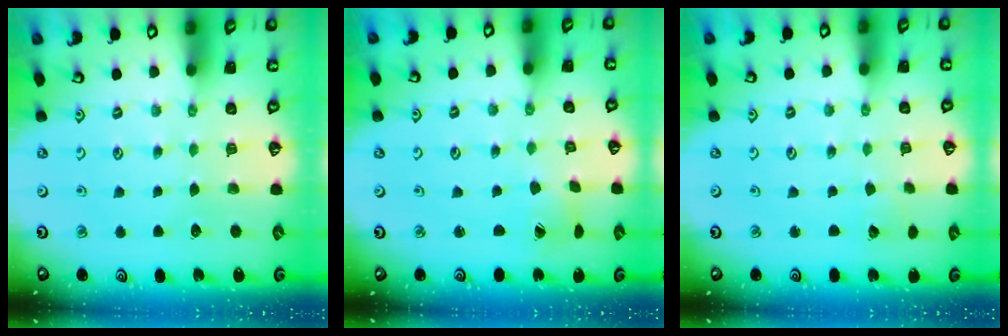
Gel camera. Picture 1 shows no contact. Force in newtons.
{"total": 2.6, "press": 2.6, "slide": 0.3}
{"total": 1.9, "press": 1.9, "slide": 0.2}